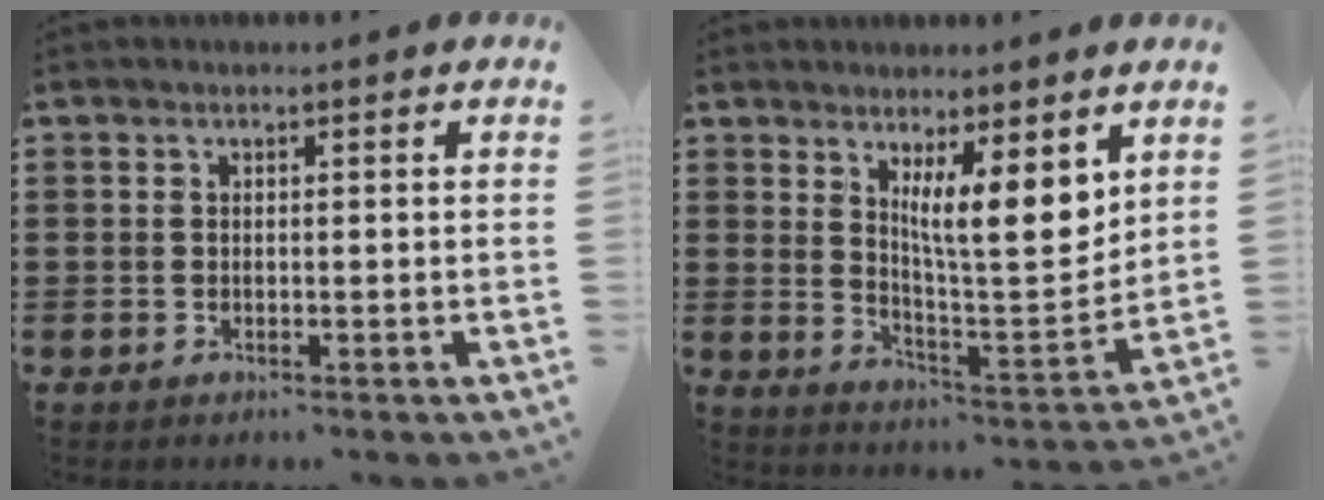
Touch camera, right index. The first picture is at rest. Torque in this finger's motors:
{"motor_torque": [1.46, 0.67, 0.67, 0.21]}